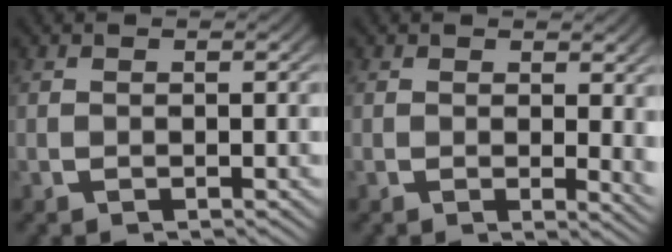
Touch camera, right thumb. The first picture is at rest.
{"total": 2.1, "force": [0.7, 0.7, 1.8], "torque": [-0.007, -0.004, 0.007]}